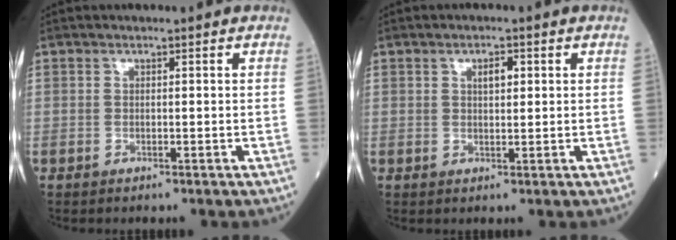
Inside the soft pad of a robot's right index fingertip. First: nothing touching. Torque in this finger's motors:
{"motor_torque": [0.24, 0.01, 0.02, 0.04]}